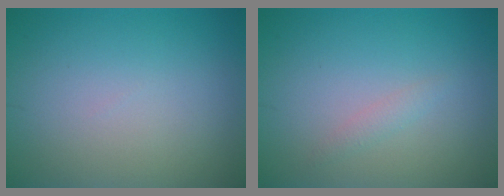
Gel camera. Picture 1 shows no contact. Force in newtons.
{"total": 0.9, "press": 0.9, "slide": 0.1}